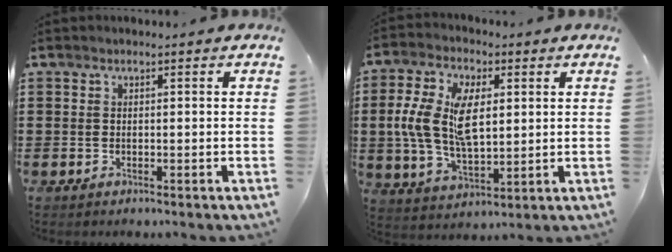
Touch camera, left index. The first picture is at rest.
{"total": 11.5, "force": [1.9, 6.1, 9.5], "torque": [-0.209, 0.009, 0.033]}